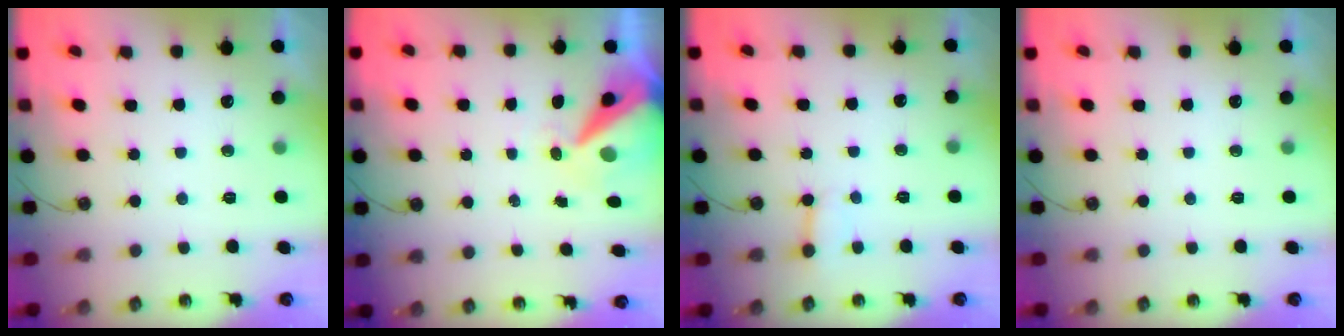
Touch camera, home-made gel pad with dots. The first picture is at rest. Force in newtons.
{"total": 12.0, "press": 11.9, "slide": 1.3}
{"total": 2.7, "press": 2.7, "slide": 0.3}
{"total": 0.0}